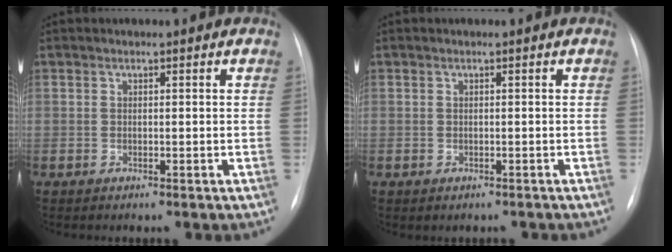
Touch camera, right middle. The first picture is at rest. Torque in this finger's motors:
{"motor_torque": [0.64, -0.70, 0.04, 0.04]}